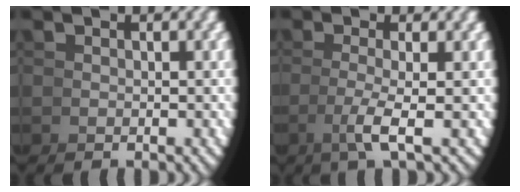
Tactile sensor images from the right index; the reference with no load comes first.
{"total": 2.7, "force": [-0.2, -0.6, 2.7], "torque": [-0.054, -0.006, 0.003]}